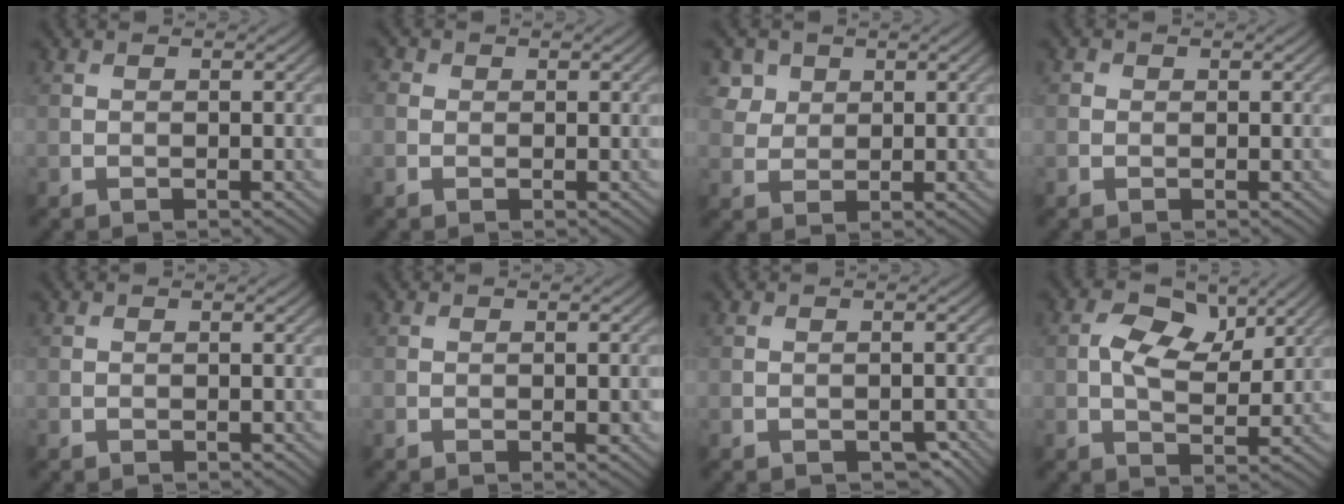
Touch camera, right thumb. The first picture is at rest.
{"total": 1.2, "force": [0.2, 1.1, 0.4], "torque": [-0.007, 0.000, 0.000]}
{"total": 3.7, "force": [2.0, 2.9, 1.1], "torque": [-0.040, -0.011, 0.052]}
{"total": 0.5, "force": [0.0, 0.5, 0.1], "torque": [0.001, -0.002, -0.003]}
{"total": 0.0}
{"total": 1.7, "force": [-0.4, 0.5, 1.5], "torque": [-0.020, 0.000, -0.004]}
{"total": 1.7, "force": [-1.0, 1.1, 1.0], "torque": [-0.019, -0.008, -0.007]}
{"total": 6.7, "force": [2.3, 3.7, 5.1], "torque": [-0.092, 0.000, 0.036]}